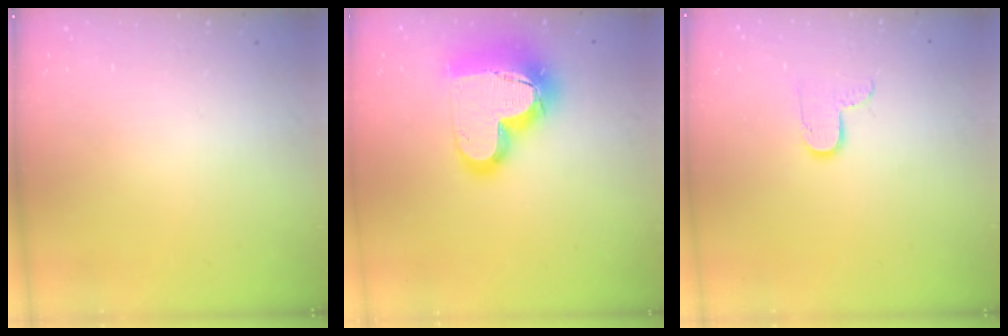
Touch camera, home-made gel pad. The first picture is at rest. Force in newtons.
{"total": 22.3, "press": 22.3, "slide": 1.7}
{"total": 6.9, "press": 6.8, "slide": 0.6}